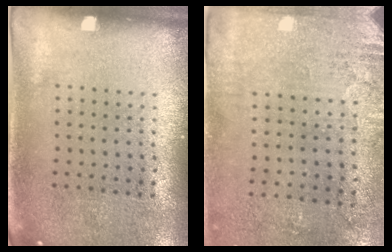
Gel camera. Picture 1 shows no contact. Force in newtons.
{"total": 2.8, "press": 2.4, "slide": 1.5}